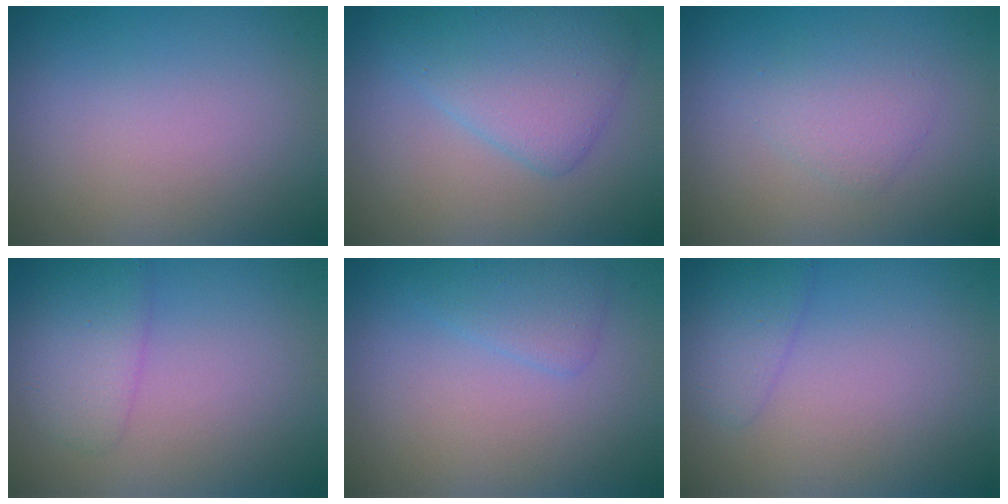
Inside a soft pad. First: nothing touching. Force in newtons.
{"total": 4.5, "press": 4.5, "slide": 0.1}
{"total": 2.2, "press": 2.2, "slide": 0.0}
{"total": 2.4, "press": 2.4, "slide": 0.1}
{"total": 1.9, "press": 1.9, "slide": 0.0}
{"total": 1.9, "press": 1.9, "slide": 0.1}